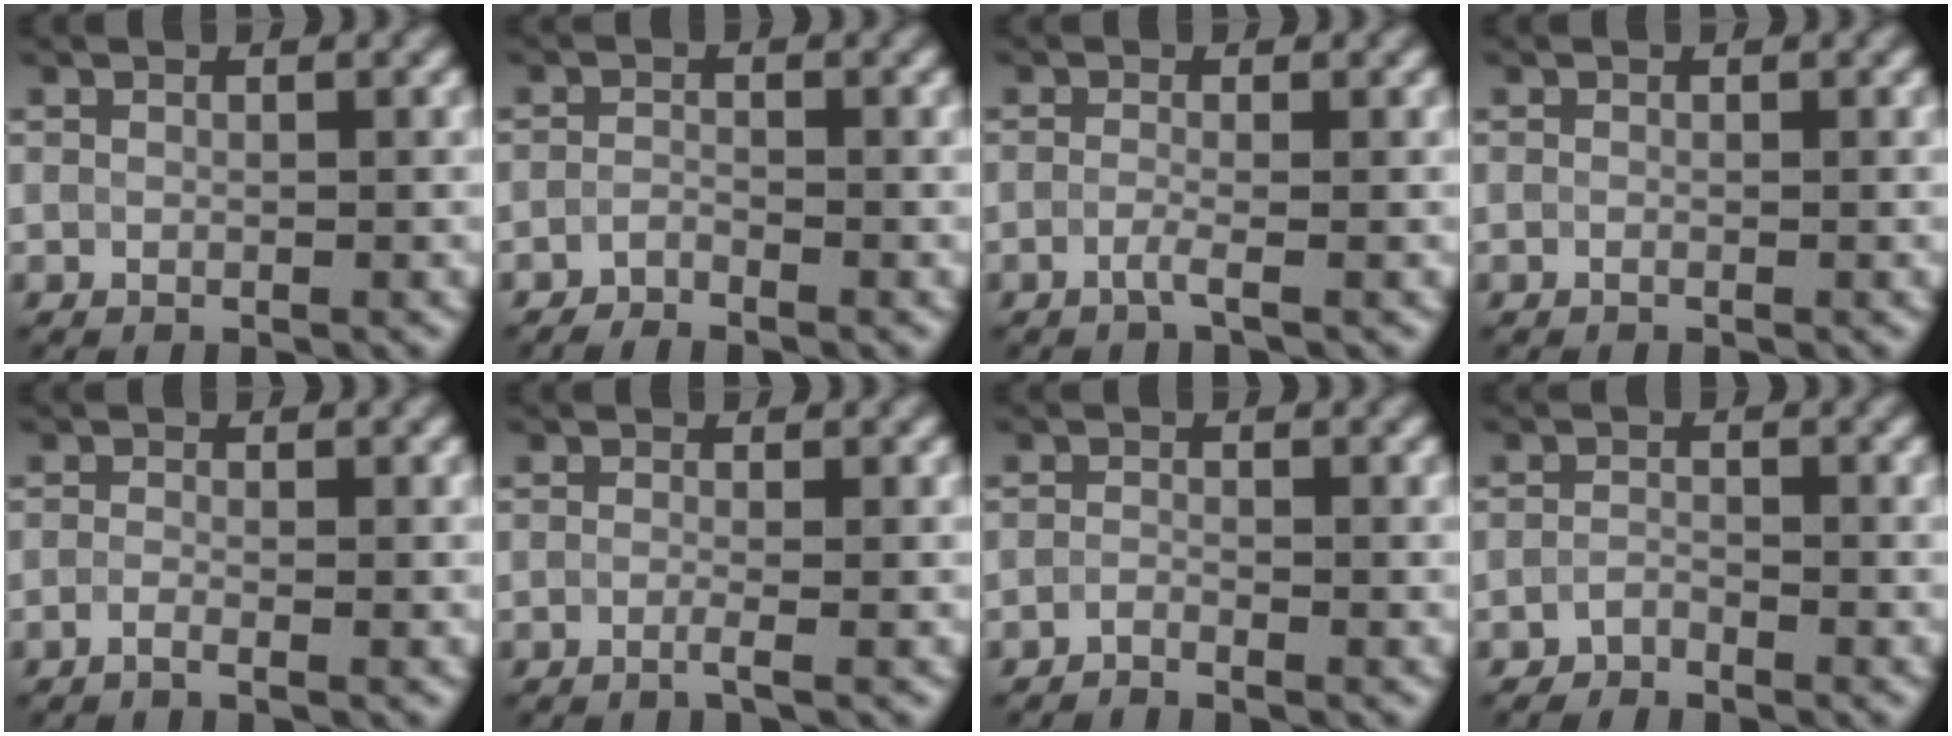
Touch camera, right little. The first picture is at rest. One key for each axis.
{"total": 2.0, "fx": -1.9, "fy": -0.3, "fz": -0.6, "tx": 0.006, "ty": -0.006, "tz": -0.035}
{"total": 1.3, "fx": -1.2, "fy": -0.1, "fz": 0.5, "tx": -0.008, "ty": -0.003, "tz": -0.024}
{"total": 0.5, "fx": -0.4, "fy": 0.2, "fz": 0.3, "tx": 0.002, "ty": -0.003, "tz": -0.010}
{"total": 1.2, "fx": -1.2, "fy": -0.1, "fz": 0.3, "tx": -0.002, "ty": -0.004, "tz": -0.023}
{"total": 1.0, "fx": -0.9, "fy": 0.0, "fz": 0.5, "tx": -0.004, "ty": -0.009, "tz": -0.020}
{"total": 1.7, "fx": -1.5, "fy": -0.4, "fz": -0.6, "tx": 0.009, "ty": -0.006, "tz": -0.027}
{"total": 2.0, "fx": -1.8, "fy": -0.4, "fz": -0.8, "tx": 0.009, "ty": -0.002, "tz": -0.029}